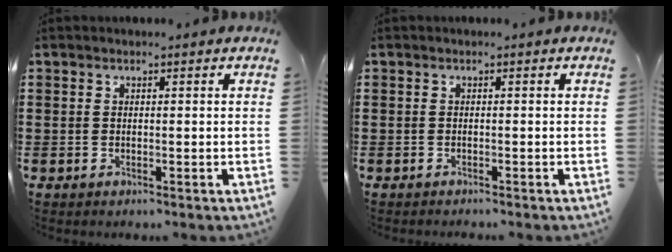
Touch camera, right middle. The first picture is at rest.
{"total": 0.5, "force": [-0.5, 0.1, -0.1], "torque": [0.000, -0.002, -0.010]}